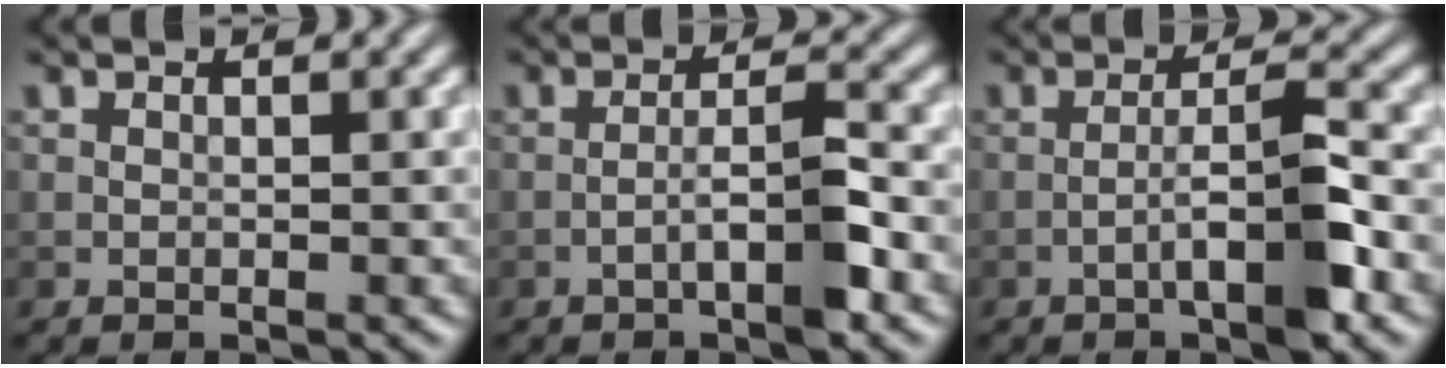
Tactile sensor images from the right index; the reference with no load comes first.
{"total": 3.5, "force": [-1.6, 0.4, 3.1], "torque": [-0.054, 0.013, -0.033]}
{"total": 4.6, "force": [-1.9, 0.6, 4.2], "torque": [-0.071, 0.013, -0.038]}